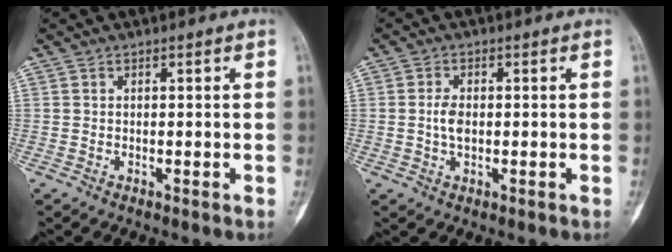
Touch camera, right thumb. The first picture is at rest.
{"total": 3.2, "force": [-0.1, 1.9, 2.6], "torque": [-0.050, 0.003, -0.002]}